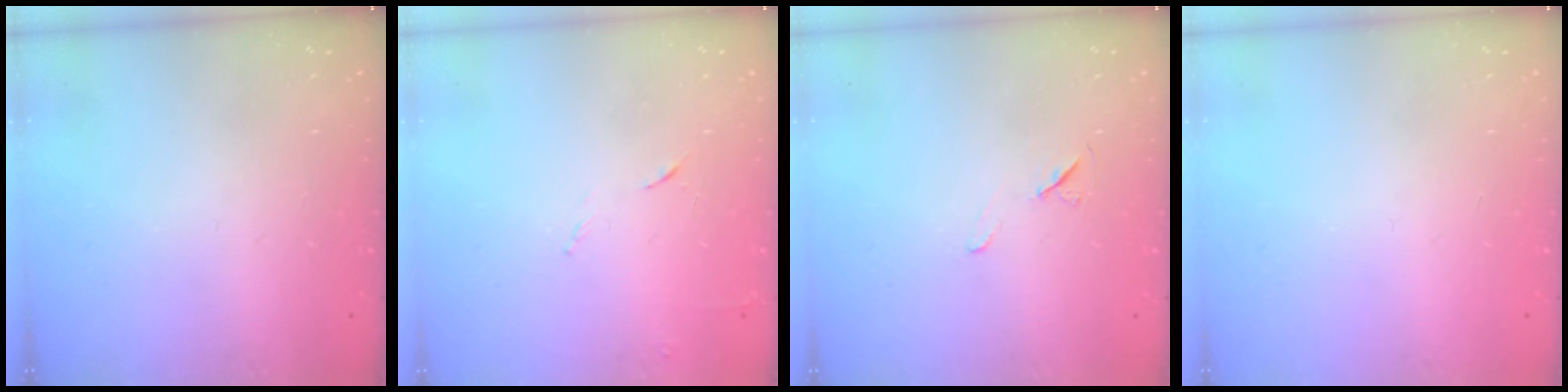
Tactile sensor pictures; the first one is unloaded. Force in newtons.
{"total": 4.8, "press": 4.7, "slide": 0.8}
{"total": 5.7, "press": 5.2, "slide": 2.4}
{"total": 0.0}